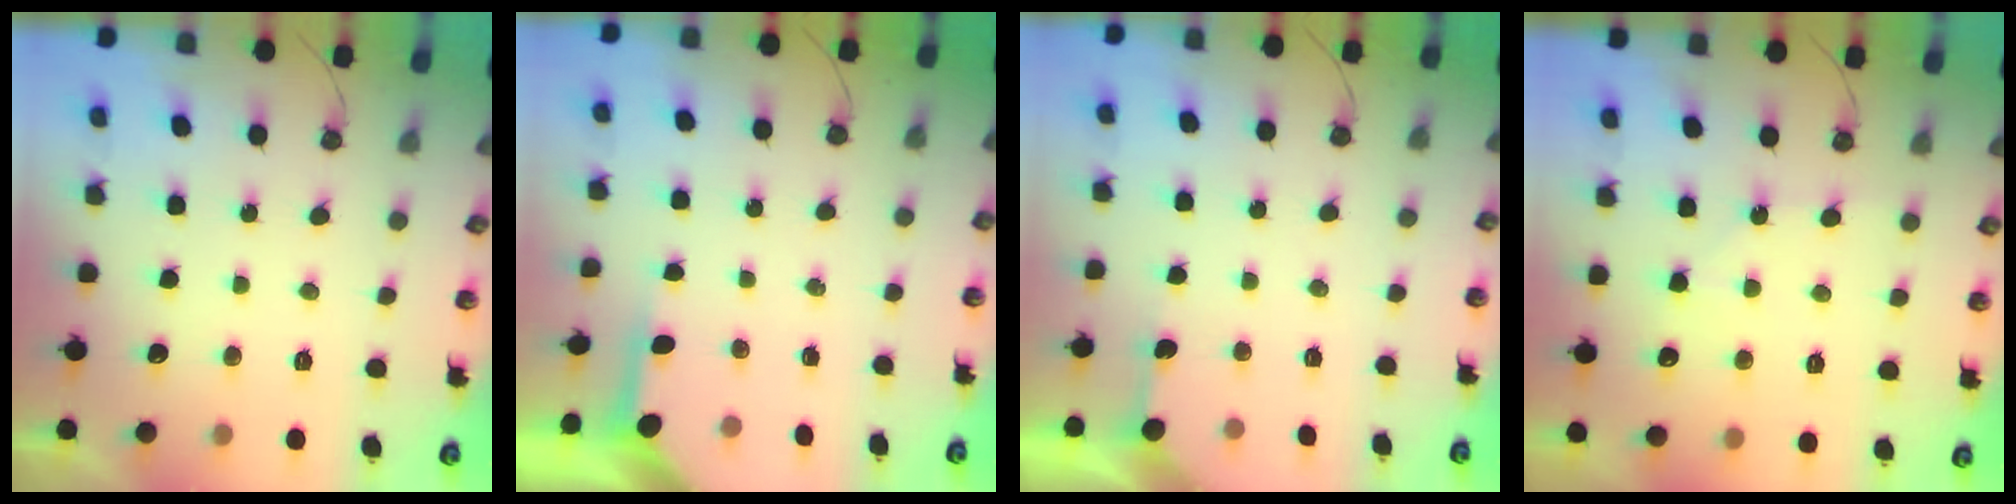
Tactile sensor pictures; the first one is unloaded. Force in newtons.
{"total": 3.9, "press": 3.9, "slide": 0.4}
{"total": 1.6, "press": 1.5, "slide": 0.3}
{"total": 7.2, "press": 7.2, "slide": 0.6}